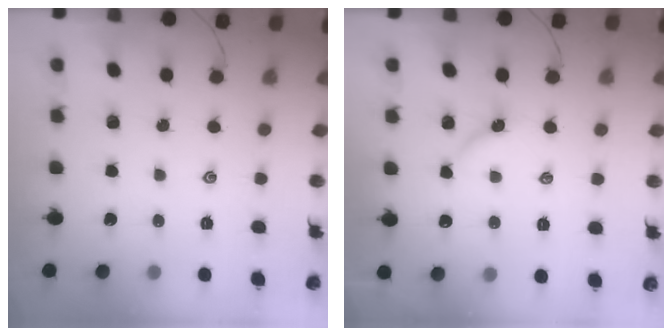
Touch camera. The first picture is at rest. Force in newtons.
{"total": 5.6, "press": 5.5, "slide": 0.8}